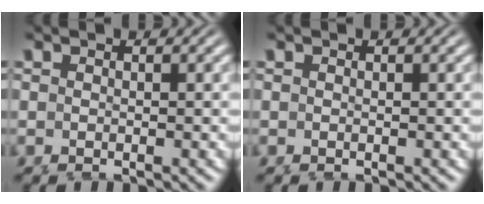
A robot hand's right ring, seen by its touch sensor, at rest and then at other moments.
{"total": 0.0}